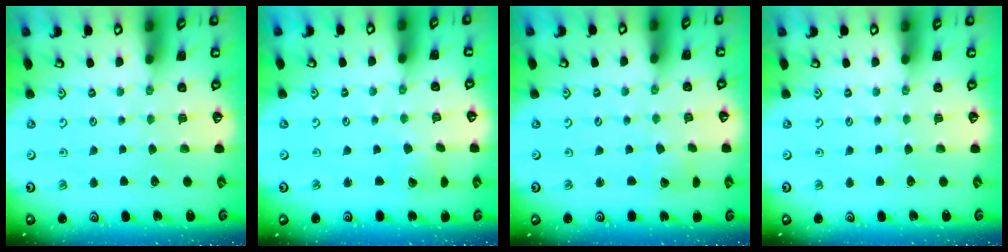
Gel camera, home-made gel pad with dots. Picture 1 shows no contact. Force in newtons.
{"total": 2.6, "press": 2.6, "slide": 0.3}
{"total": 1.8, "press": 1.7, "slide": 0.3}
{"total": 0.0}